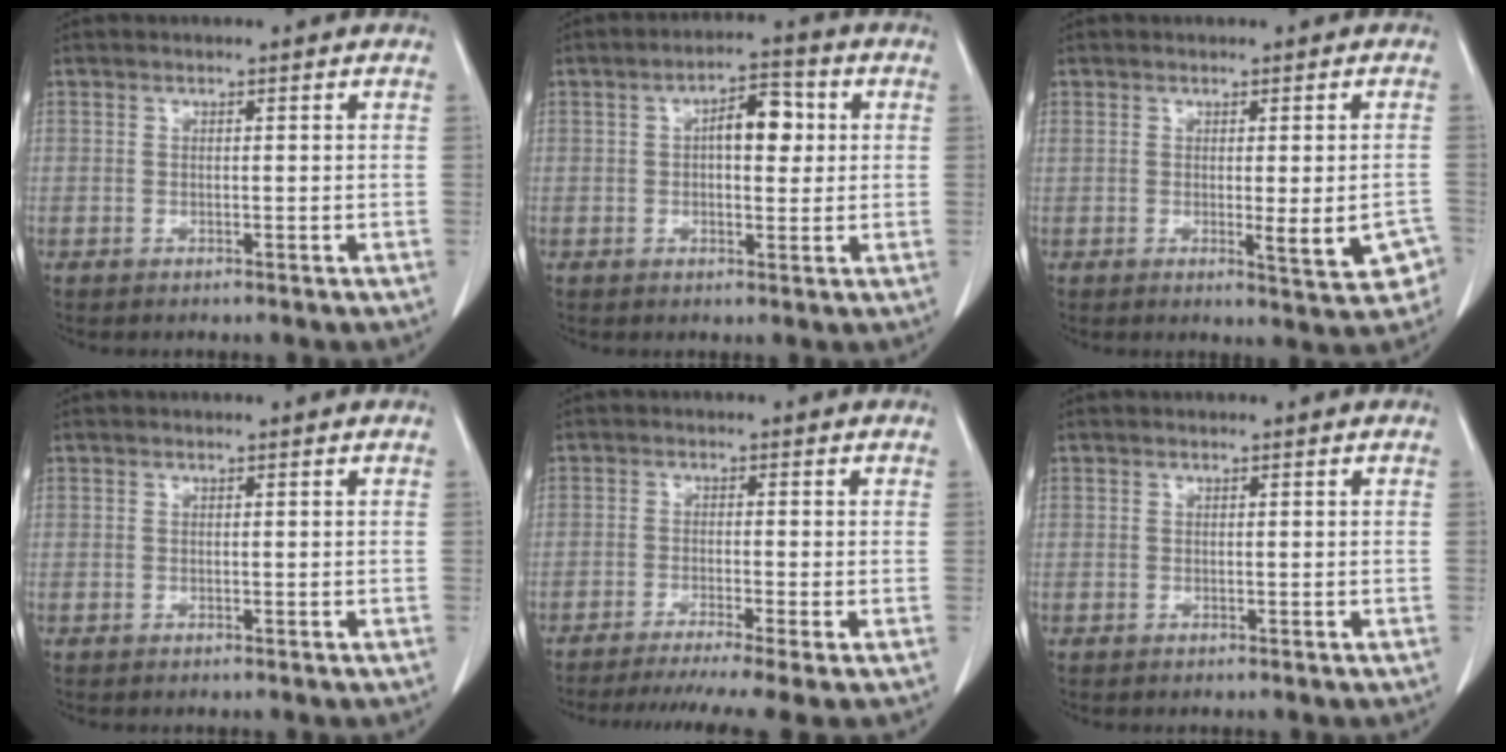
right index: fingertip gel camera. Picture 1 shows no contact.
{"total": 6.3, "force": [1.1, 2.6, 5.6], "torque": [-0.087, 0.017, 0.016]}
{"total": 6.5, "force": [-1.5, 1.6, 6.1], "torque": [-0.069, -0.005, -0.012]}
{"total": 0.0}
{"total": 9.2, "force": [-7.3, -1.1, 5.5], "torque": [-0.073, -0.022, -0.111]}
{"total": 0.0}